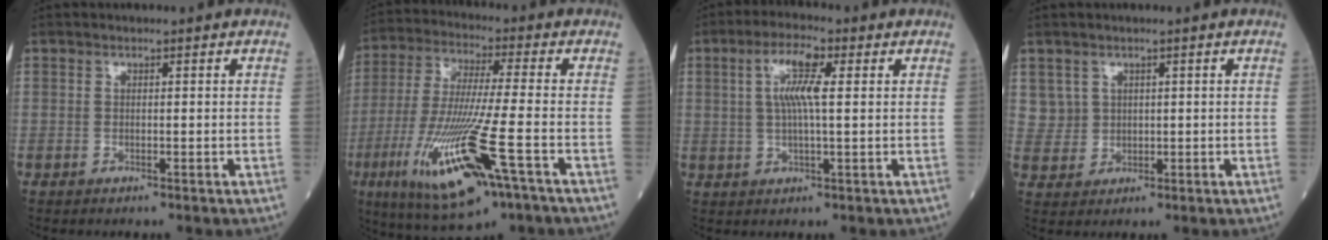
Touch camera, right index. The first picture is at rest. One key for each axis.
{"total": 17.7, "fx": -7.2, "fy": 1.5, "fz": 16.1, "tx": -0.351, "ty": -0.046, "tz": -0.128}
{"total": 7.4, "fx": 2.2, "fy": 0.6, "fz": 7.1, "tx": -0.143, "ty": 0.009, "tz": 0.041}
{"total": 3.4, "fx": 1.7, "fy": 2.9, "fz": 0.0, "tx": 0.007, "ty": 0.004, "tz": 0.036}